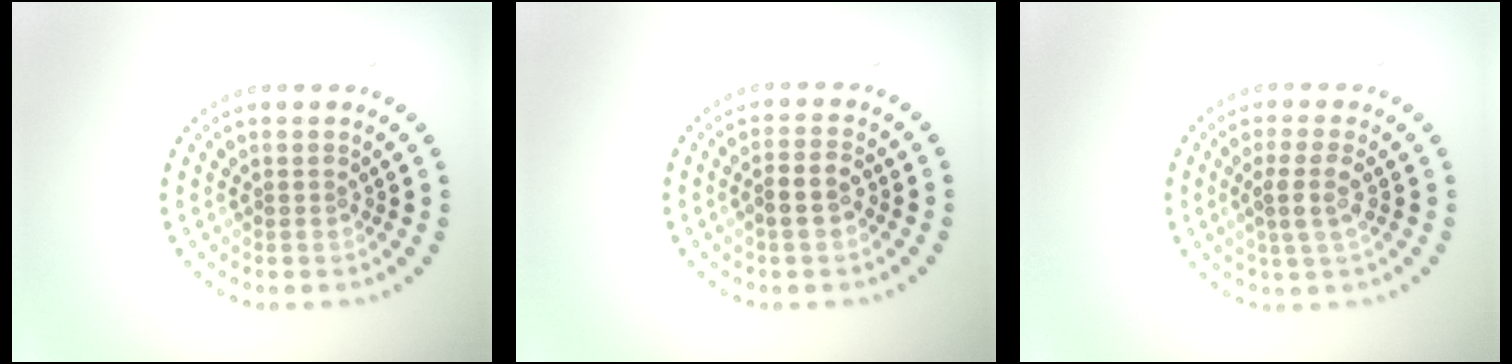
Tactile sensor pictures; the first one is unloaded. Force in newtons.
{"total": 2.3, "press": 2.2, "slide": 0.8}
{"total": 2.2, "press": 1.9, "slide": 1.2}